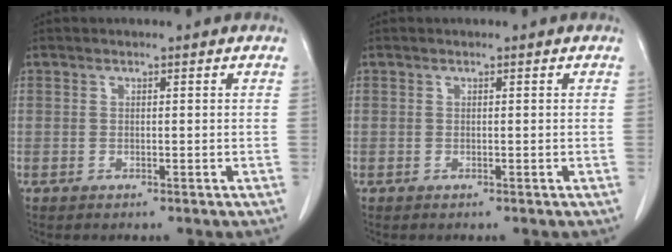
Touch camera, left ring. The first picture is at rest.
{"total": 0.0}